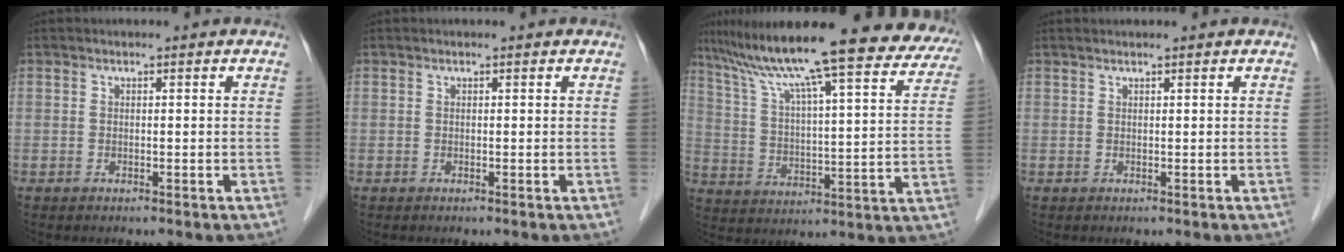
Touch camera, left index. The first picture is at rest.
{"total": 0.0}
{"total": 29.3, "force": [24.5, 3.5, 15.6], "torque": [-0.249, -0.015, 0.331]}
{"total": 0.9, "force": [0.8, -0.1, 0.4], "torque": [-0.009, 0.011, 0.018]}